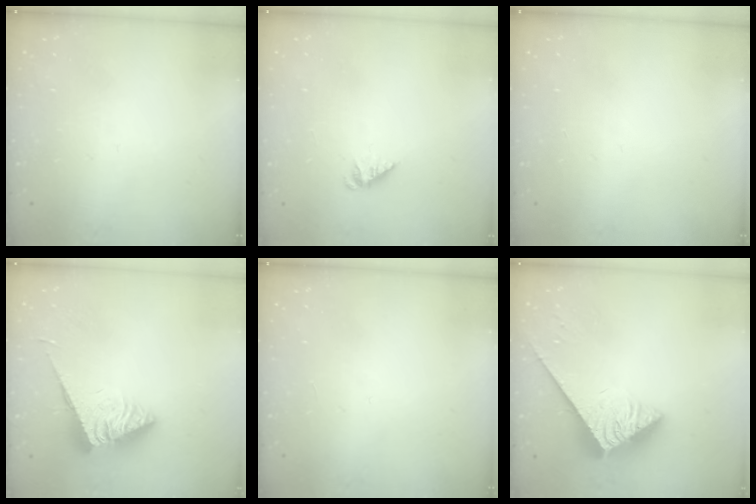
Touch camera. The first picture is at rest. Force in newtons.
{"total": 1.2, "press": 1.2, "slide": 0.1}
{"total": 0.0}
{"total": 6.1, "press": 6.1, "slide": 0.3}
{"total": 0.0}
{"total": 4.4, "press": 4.4, "slide": 0.7}